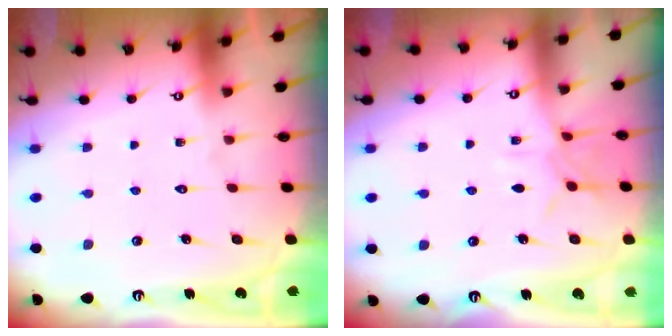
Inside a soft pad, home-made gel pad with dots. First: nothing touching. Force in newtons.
{"total": 6.4, "press": 6.4, "slide": 0.3}